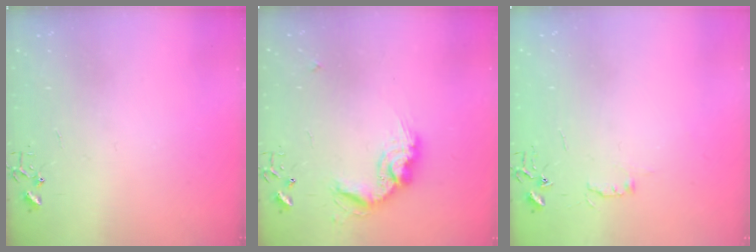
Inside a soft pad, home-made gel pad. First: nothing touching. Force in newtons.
{"total": 15.0, "press": 15.0, "slide": 0.6}
{"total": 4.4, "press": 4.4, "slide": 0.6}